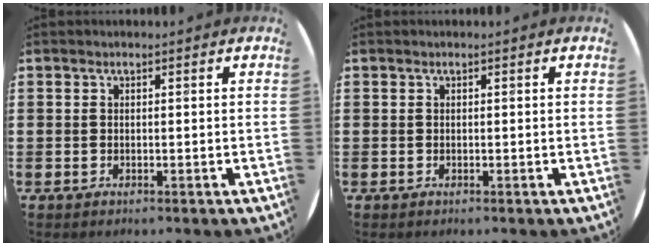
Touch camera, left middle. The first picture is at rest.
{"total": 0.0}